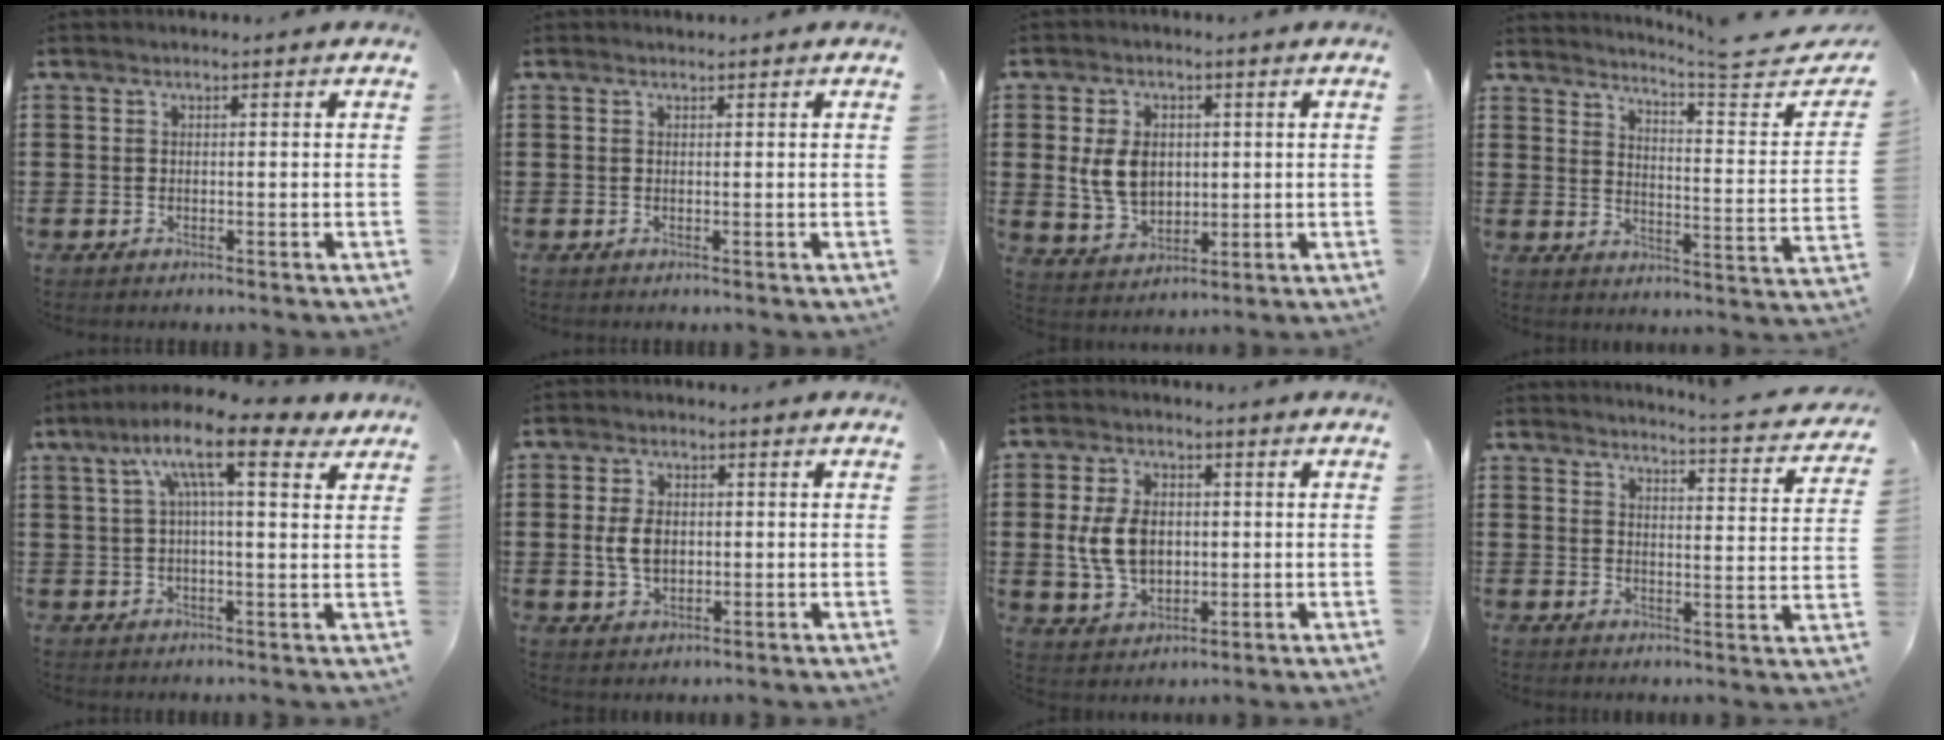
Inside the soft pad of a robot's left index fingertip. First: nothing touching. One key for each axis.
{"total": 0.0}
{"total": 6.8, "fx": 1.0, "fy": 5.0, "fz": 4.4, "tx": -0.103, "ty": 0.007, "tz": 0.014}
{"total": 4.8, "fx": 4.2, "fy": -1.0, "fz": 2.1, "tx": -0.046, "ty": -0.041, "tz": 0.059}
{"total": 11.4, "fx": 6.2, "fy": 2.8, "fz": 9.2, "tx": -0.178, "ty": -0.009, "tz": 0.102}
{"total": 4.8, "fx": 0.3, "fy": 3.2, "fz": 3.6, "tx": -0.081, "ty": 0.002, "tz": -0.002}
{"total": 7.8, "fx": 0.4, "fy": 5.4, "fz": 5.6, "tx": -0.132, "ty": 0.005, "tz": 0.000}
{"total": 3.4, "fx": 3.3, "fy": -0.5, "fz": 0.8, "tx": -0.026, "ty": -0.033, "tz": 0.049}